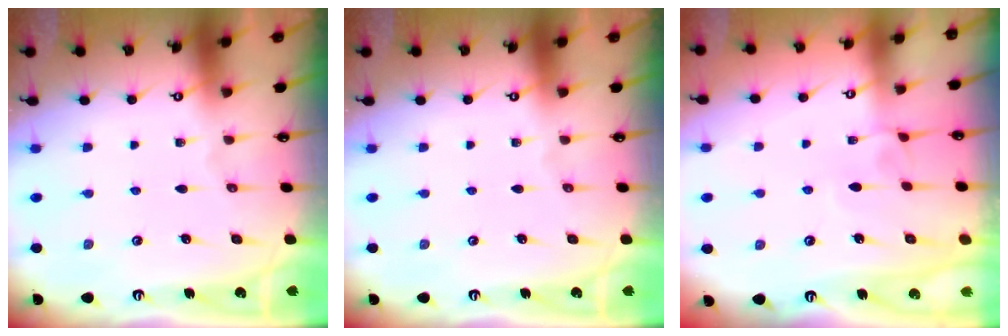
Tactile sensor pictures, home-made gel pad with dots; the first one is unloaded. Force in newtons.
{"total": 0.0}
{"total": 3.2, "press": 3.2, "slide": 0.2}